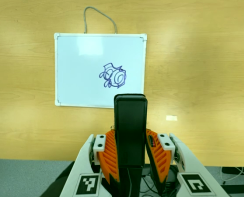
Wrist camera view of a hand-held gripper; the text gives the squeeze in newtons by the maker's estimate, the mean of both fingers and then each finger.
{"total": 5.2, "left": 3.4, "right": 7.0}